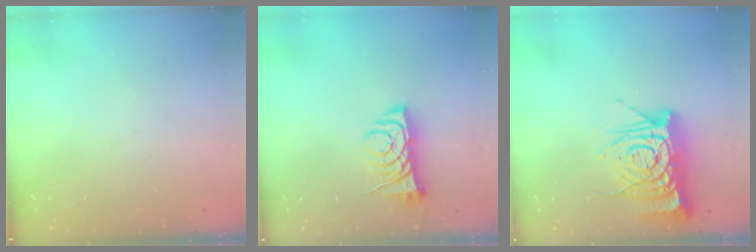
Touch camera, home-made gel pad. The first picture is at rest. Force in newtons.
{"total": 7.6, "press": 7.5, "slide": 1.0}
{"total": 17.1, "press": 17.0, "slide": 1.5}